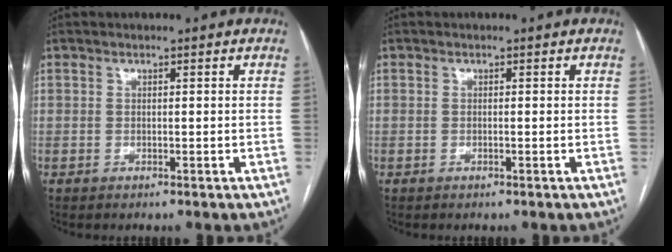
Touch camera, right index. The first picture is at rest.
{"total": 0.0}